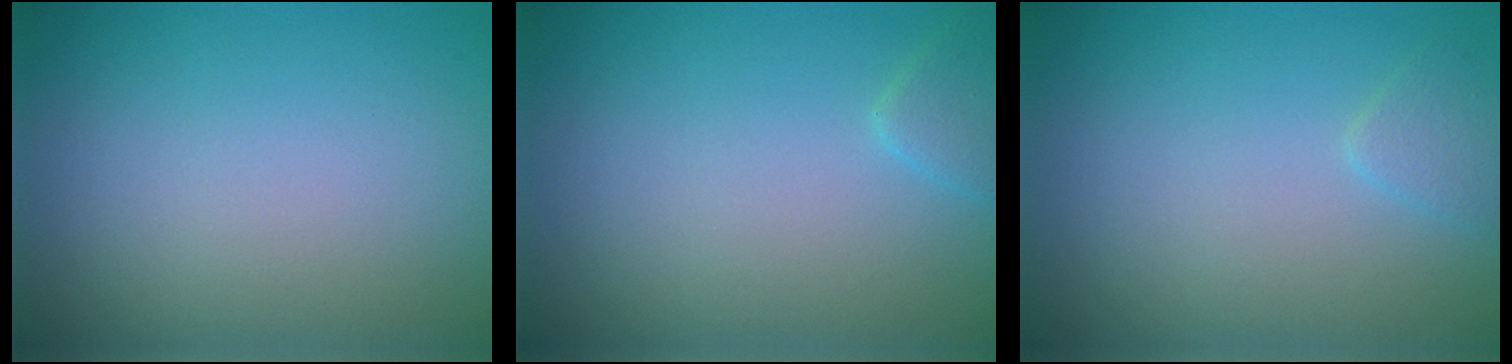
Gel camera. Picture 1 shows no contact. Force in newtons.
{"total": 1.4, "press": 1.4, "slide": 0.1}
{"total": 1.2, "press": 1.2, "slide": 0.1}